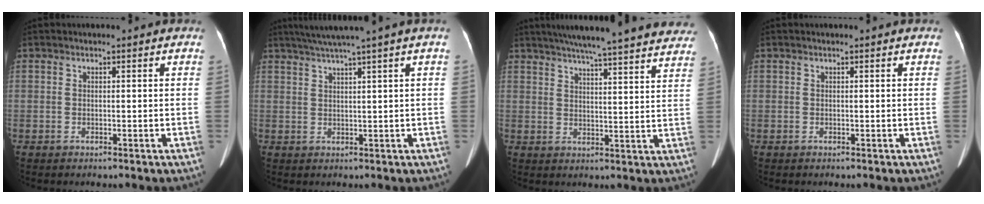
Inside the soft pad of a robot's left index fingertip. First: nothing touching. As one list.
[{"total": 6.3, "force": [4.5, -1.7, 4.1], "torque": [-0.064, 0.020, 0.076]}, {"total": 27.3, "force": [24.2, 2.4, 12.3], "torque": [-0.190, -0.016, 0.297]}, {"total": 0.0}]